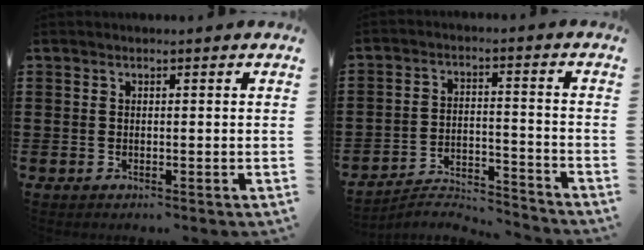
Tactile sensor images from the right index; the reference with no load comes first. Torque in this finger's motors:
{"motor_torque": [-0.90, 0.39, -0.62, -0.21]}